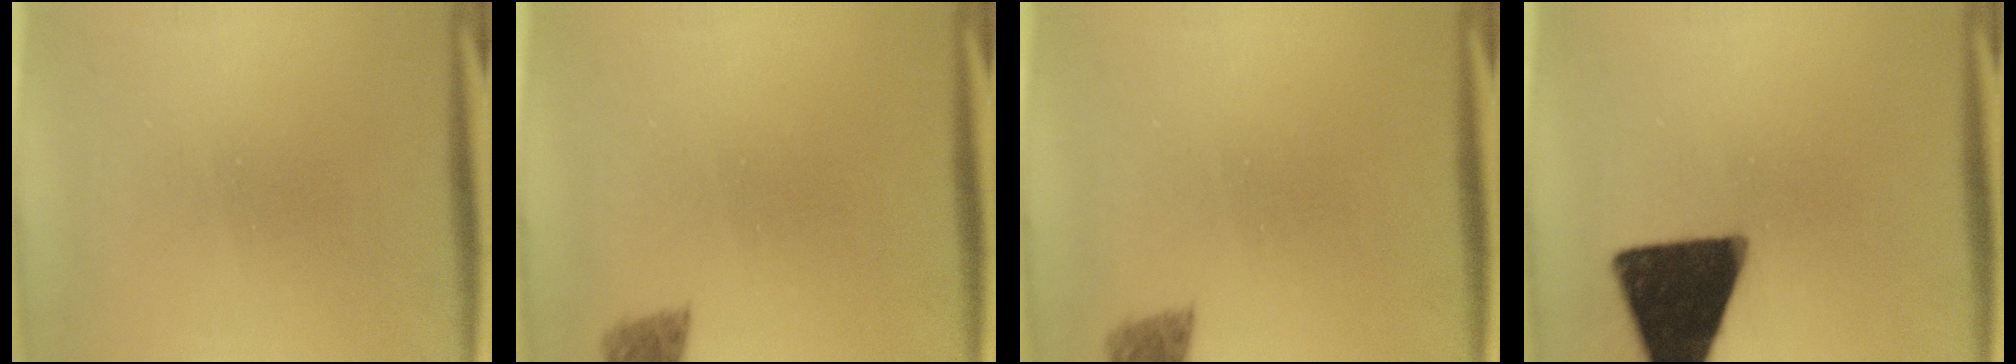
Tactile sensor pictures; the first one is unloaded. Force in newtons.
{"total": 2.7}
{"total": 2.7}
{"total": 18.3}